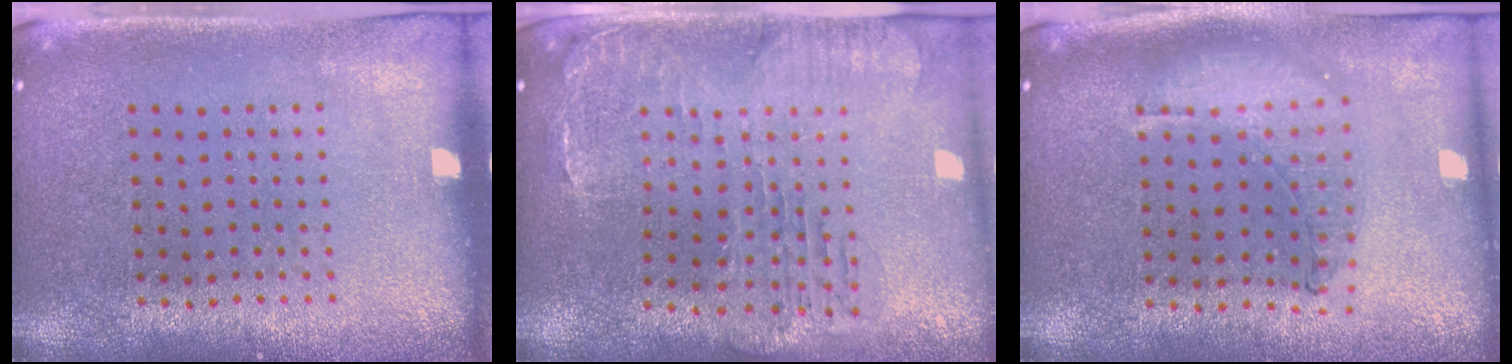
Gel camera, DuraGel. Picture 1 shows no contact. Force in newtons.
{"total": 1.5, "press": 1.4, "slide": 0.4}
{"total": 1.0, "press": 0.9, "slide": 0.3}